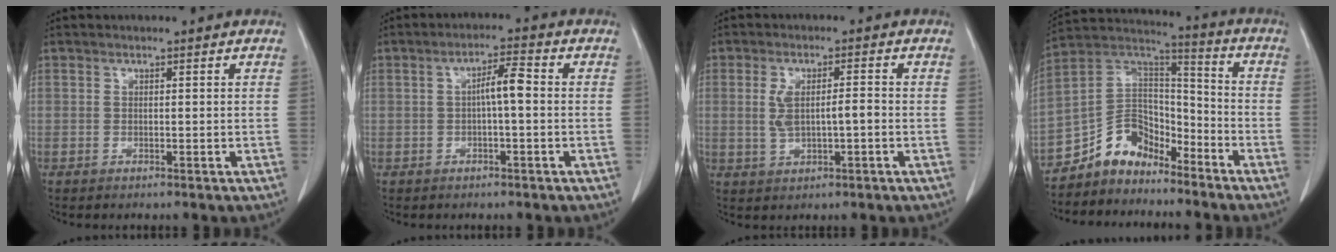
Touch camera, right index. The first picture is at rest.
{"total": 4.0, "force": [-0.1, 0.5, 3.9], "torque": [-0.066, 0.010, -0.002]}
{"total": 5.1, "force": [-0.4, 1.6, 4.9], "torque": [-0.100, 0.010, 0.000]}
{"total": 10.0, "force": [-8.0, 5.5, 2.3], "torque": [-0.036, 0.058, -0.152]}